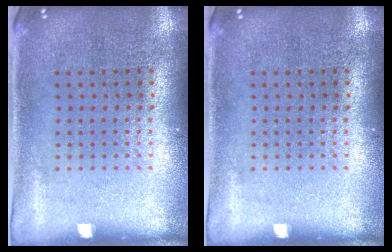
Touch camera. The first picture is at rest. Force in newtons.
{"total": 0.0}